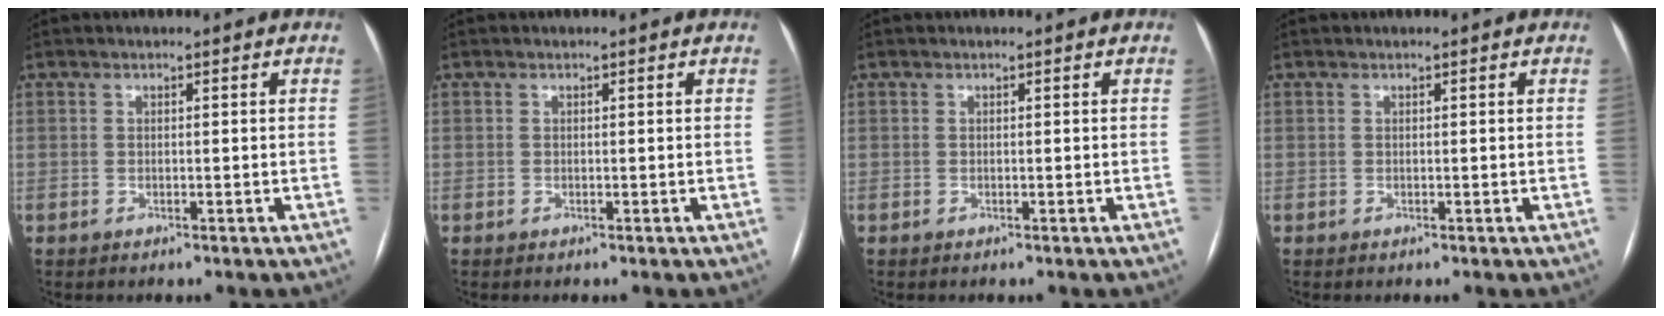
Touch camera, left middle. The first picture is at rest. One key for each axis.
{"total": 0.0}
{"total": 0.0}
{"total": 0.0}